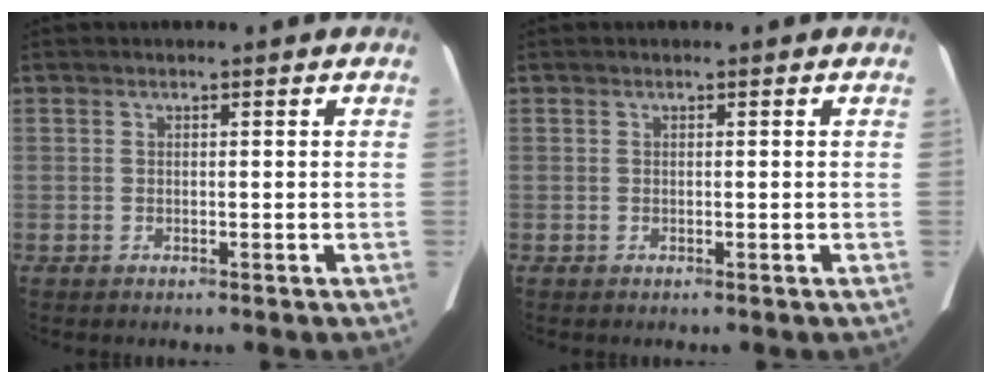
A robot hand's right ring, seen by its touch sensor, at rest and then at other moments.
{"total": 0.0}